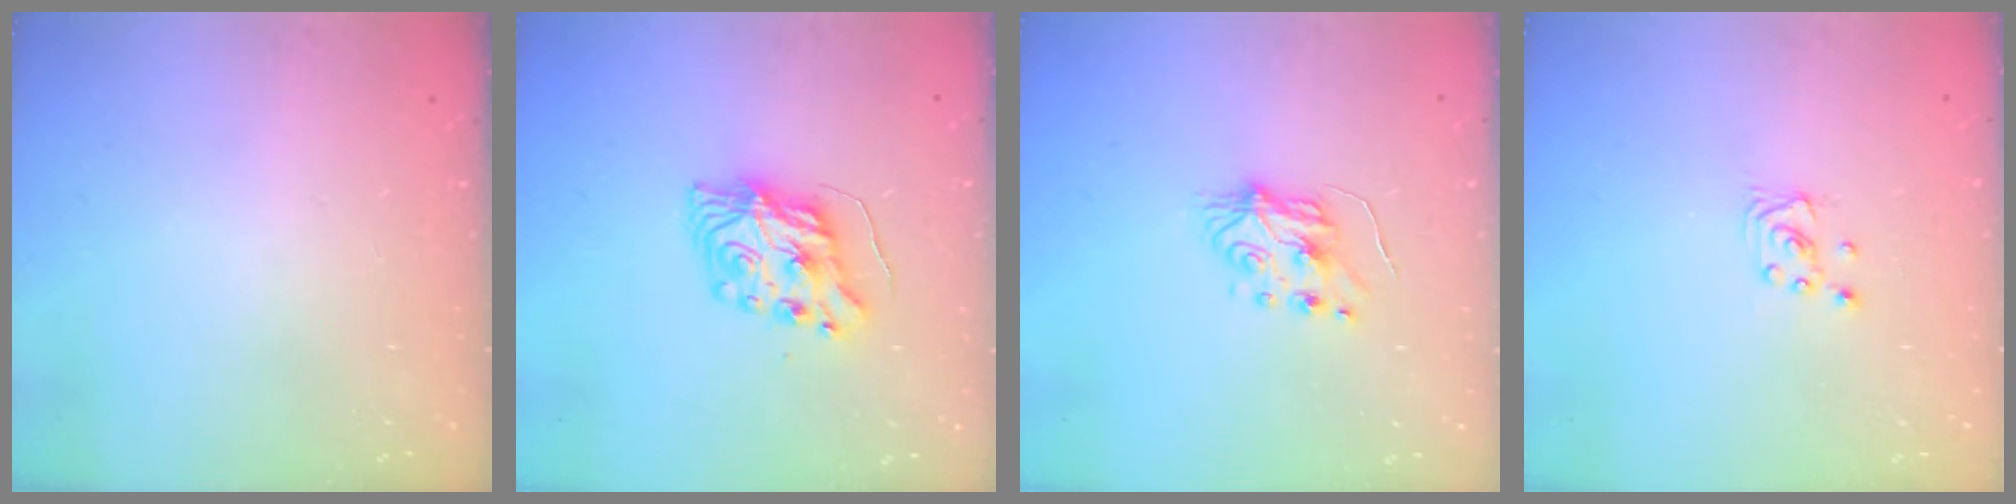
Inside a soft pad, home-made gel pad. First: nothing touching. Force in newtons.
{"total": 8.9, "press": 8.9, "slide": 0.9}
{"total": 5.2, "press": 5.1, "slide": 0.7}
{"total": 2.3, "press": 2.3, "slide": 0.2}